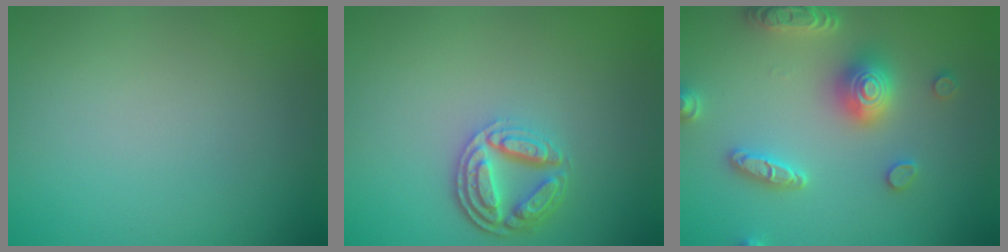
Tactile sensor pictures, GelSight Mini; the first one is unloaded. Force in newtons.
{"total": 4.1, "press": 3.3, "slide": 2.5}
{"total": 5.0, "press": 4.9, "slide": 0.9}